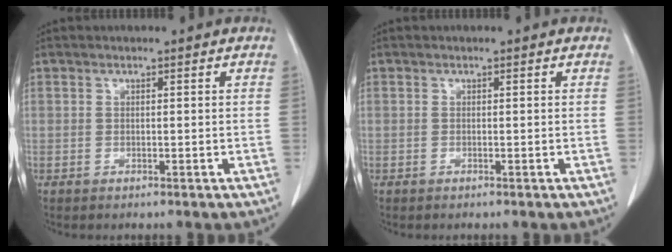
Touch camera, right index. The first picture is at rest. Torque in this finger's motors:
{"motor_torque": [-0.09, 0.07, 0.00, -0.01]}